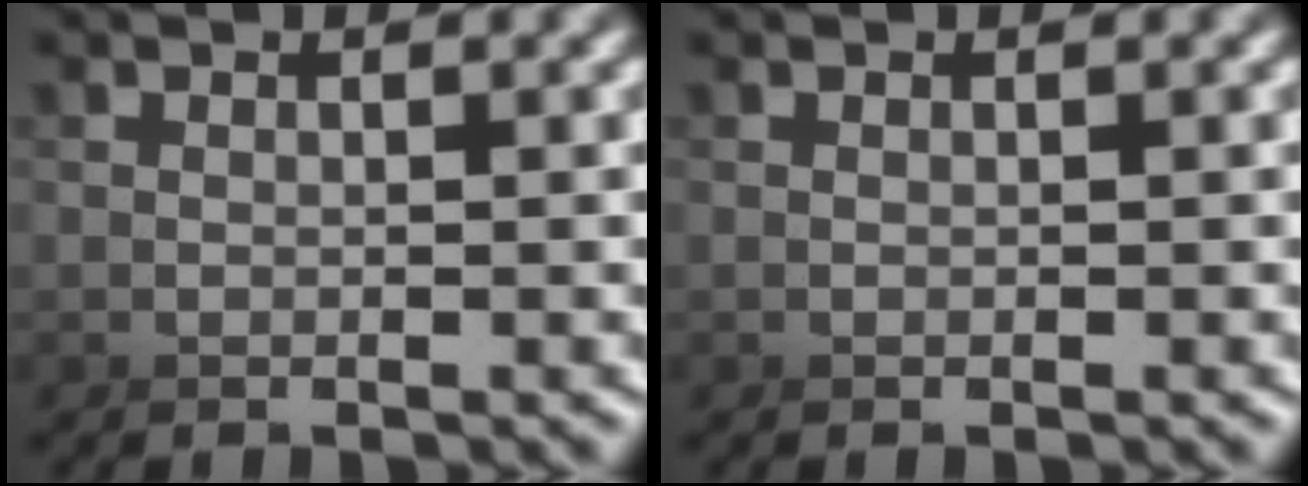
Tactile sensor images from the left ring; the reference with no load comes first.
{"total": 0.0}